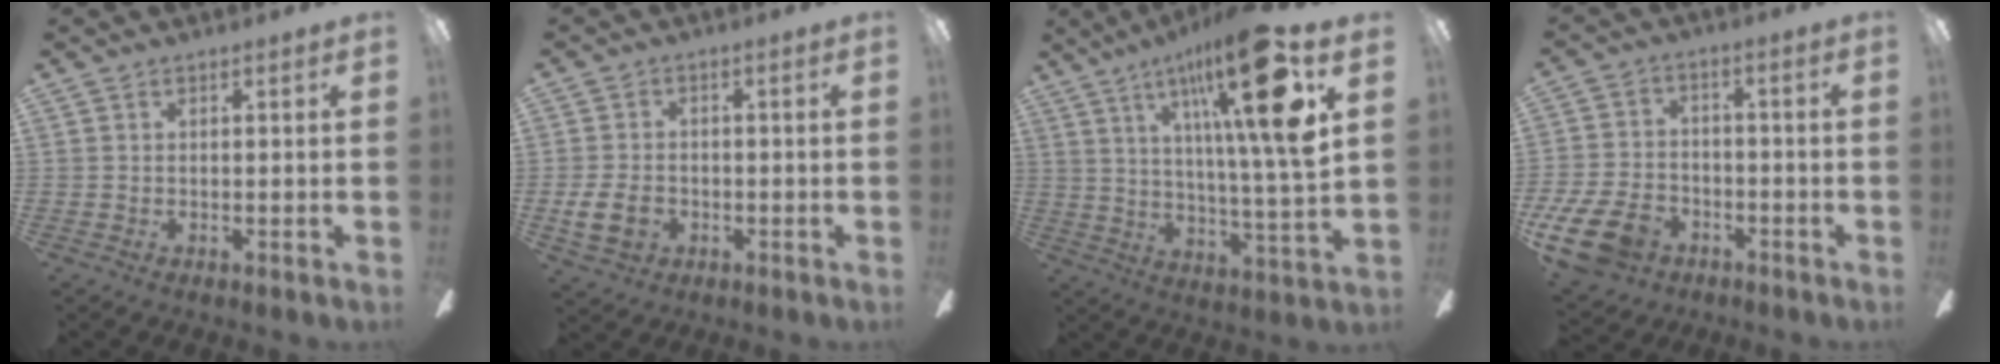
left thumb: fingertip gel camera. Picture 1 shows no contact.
{"total": 7.4, "force": [-2.1, 5.5, 4.4], "torque": [-0.088, 0.010, -0.036]}
{"total": 23.0, "force": [10.7, 3.9, 19.9], "torque": [-0.320, -0.043, 0.151]}
{"total": 13.2, "force": [-7.2, 8.3, 7.2], "torque": [-0.160, 0.045, -0.130]}